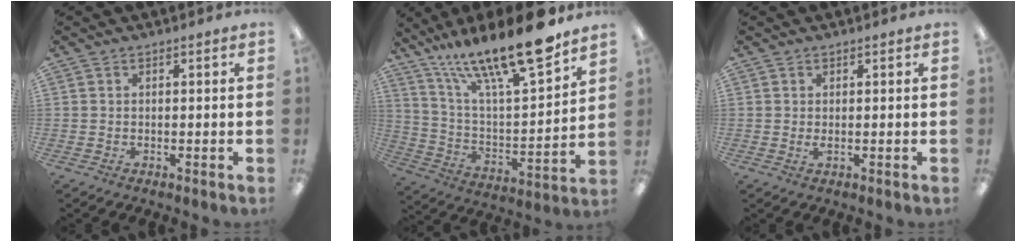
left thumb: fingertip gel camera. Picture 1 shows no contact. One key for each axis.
{"total": 22.4, "fx": 17.8, "fy": 4.4, "fz": 12.9, "tx": -0.219, "ty": -0.124, "tz": 0.294}
{"total": 1.4, "fx": 0.2, "fy": 0.3, "fz": 1.4, "tx": -0.019, "ty": -0.006, "tz": 0.001}